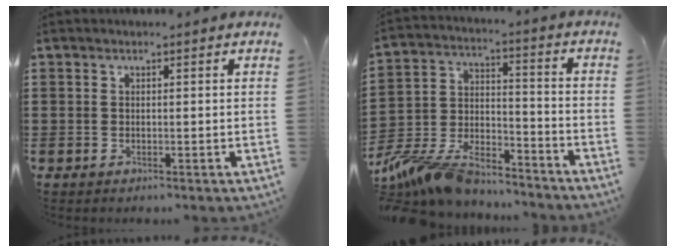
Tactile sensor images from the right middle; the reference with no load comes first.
{"total": 11.2, "force": [-10.2, 2.3, 3.9], "torque": [-0.094, 0.014, -0.209]}